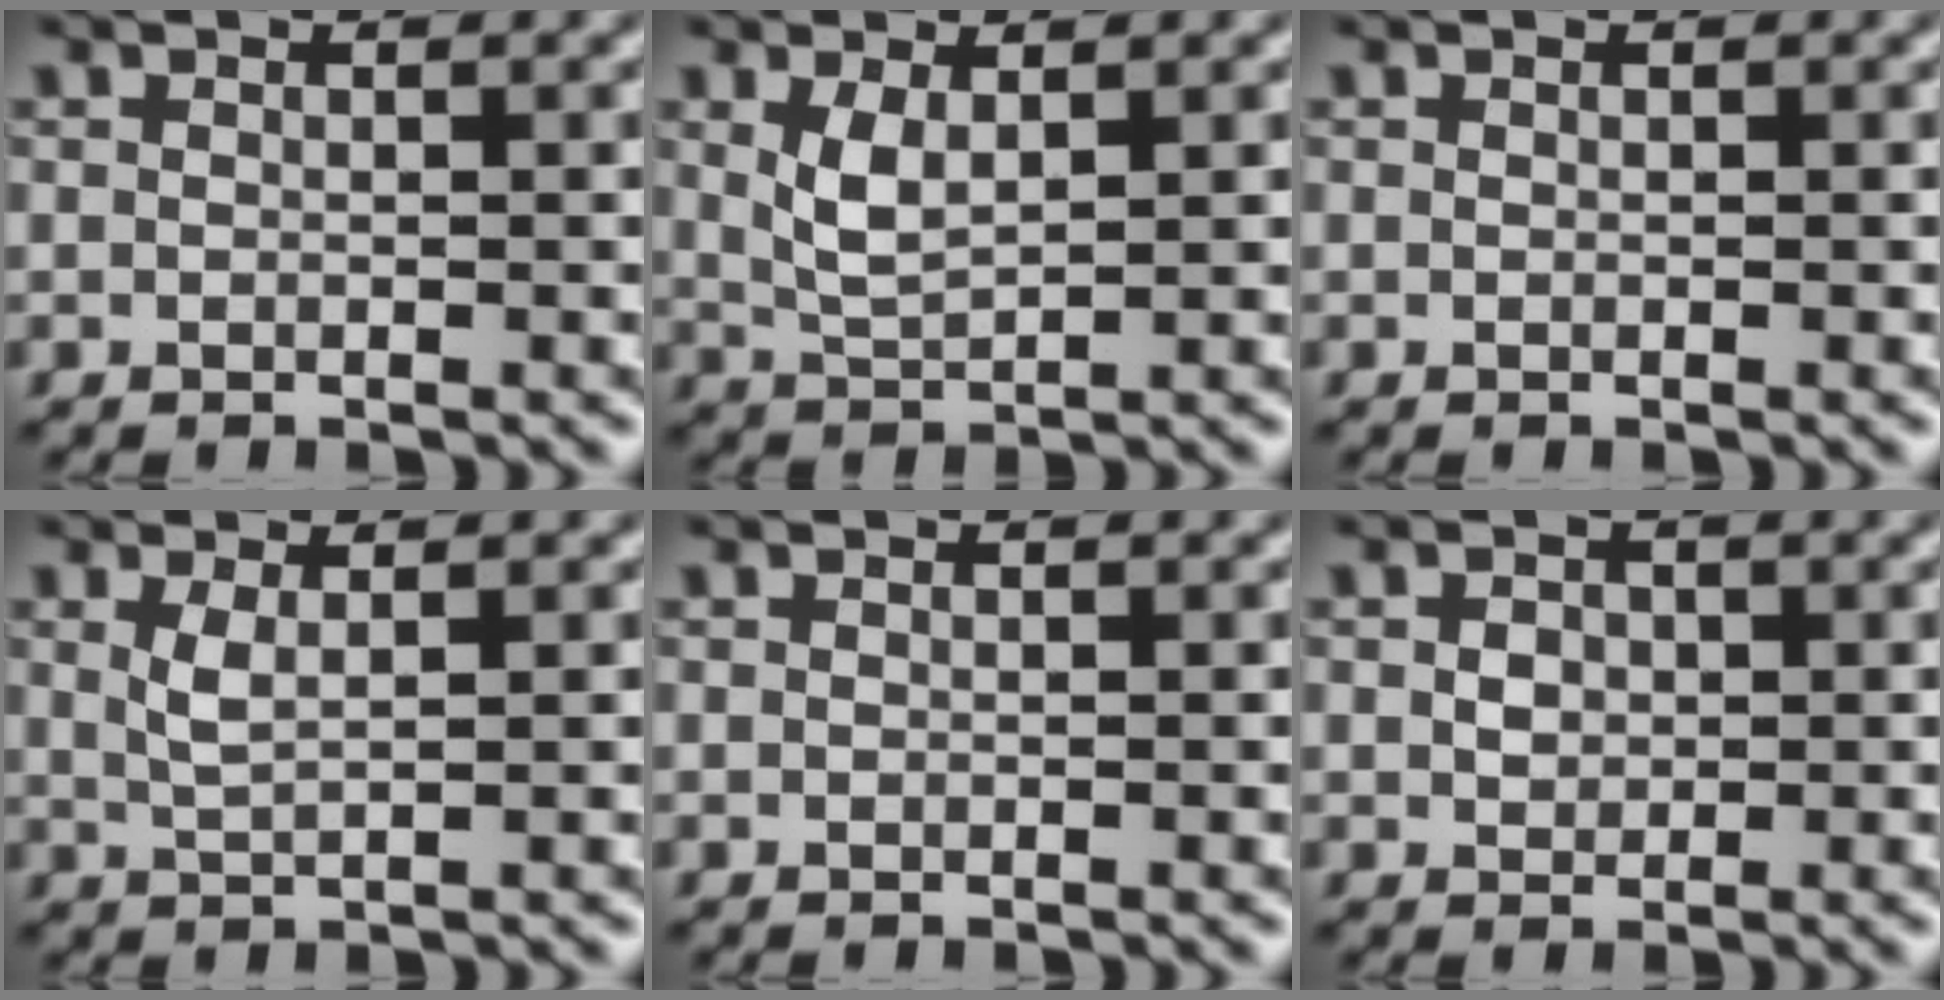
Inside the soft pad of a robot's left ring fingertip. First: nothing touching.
{"total": 2.4, "force": [1.0, 1.0, 2.0], "torque": [-0.049, -0.003, 0.025]}
{"total": 0.0}
{"total": 1.6, "force": [0.7, 0.4, 1.4], "torque": [-0.032, -0.002, 0.015]}
{"total": 0.0}
{"total": 1.4, "force": [0.2, 1.2, 0.7], "torque": [-0.012, 0.000, 0.002]}